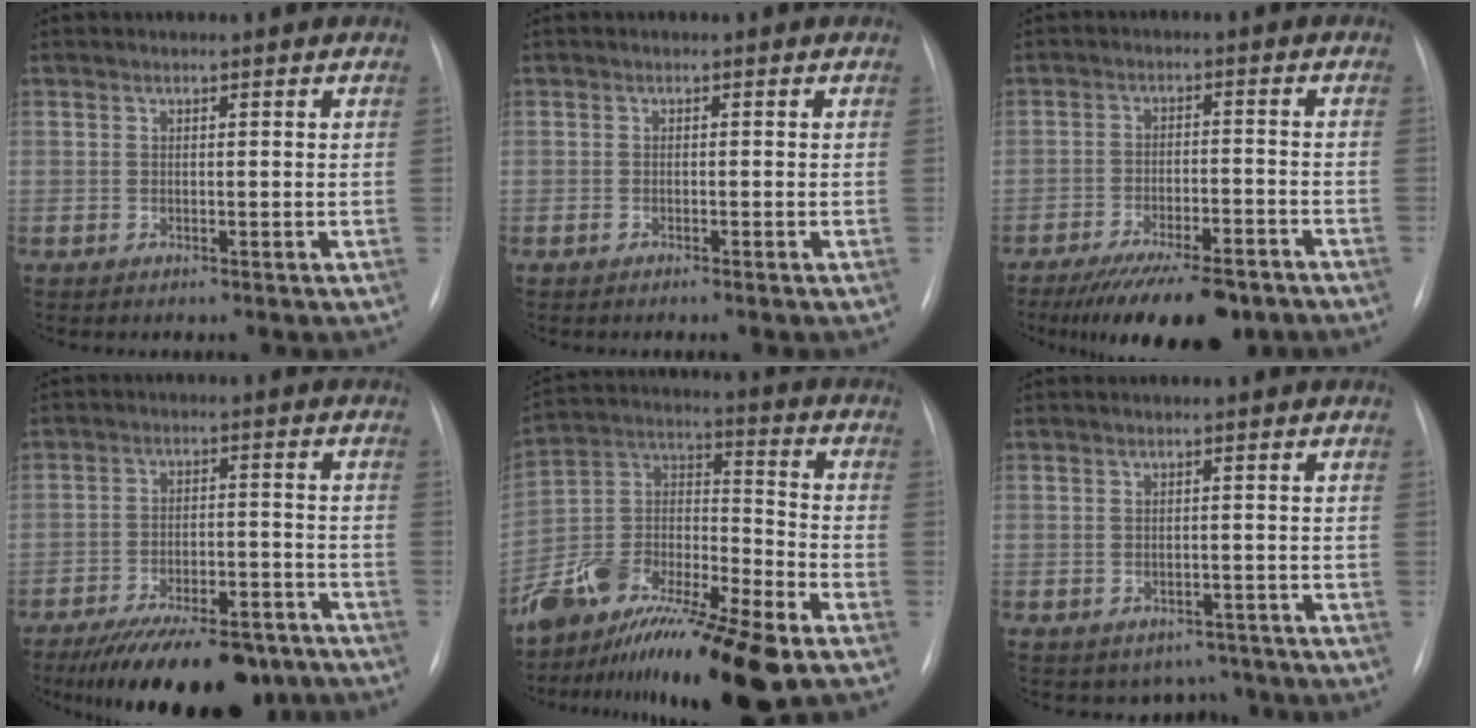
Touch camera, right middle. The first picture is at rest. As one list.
[{"total": 0.7, "force": [-0.6, -0.1, 0.5], "torque": [-0.010, -0.001, -0.011]}, {"total": 13.9, "force": [-10.6, 3.8, 8.1], "torque": [-0.114, -0.011, -0.164]}, {"total": 17.9, "force": [-14.1, 5.8, 9.3], "torque": [-0.124, 0.003, -0.207]}, {"total": 18.1, "force": [-13.7, 2.8, 11.5], "torque": [-0.223, 0.010, -0.246]}, {"total": 3.8, "force": [-3.1, 2.2, 0.1], "torque": [0.010, 0.013, -0.036]}]